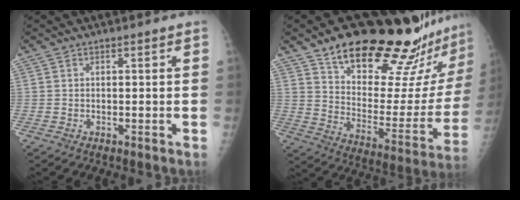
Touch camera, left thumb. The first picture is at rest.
{"total": 27.2, "force": [21.6, 7.4, 14.7], "torque": [-0.170, -0.124, 0.310]}